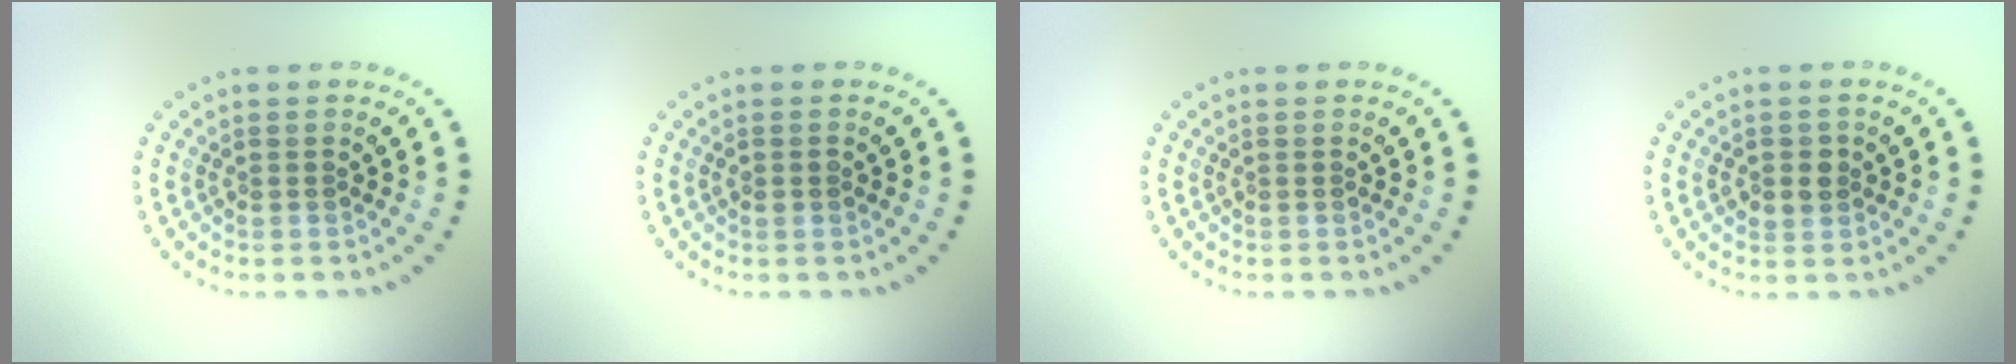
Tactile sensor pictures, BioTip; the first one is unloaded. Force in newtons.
{"total": 0.8, "press": 0.7, "slide": 0.1}
{"total": 0.0}
{"total": 1.7, "press": 1.6, "slide": 0.3}